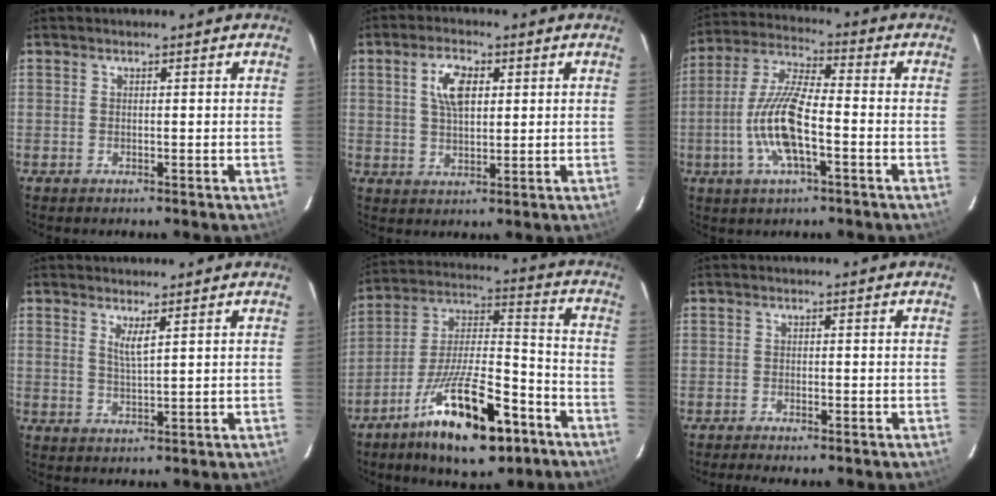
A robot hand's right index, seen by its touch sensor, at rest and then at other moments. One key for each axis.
{"total": 6.2, "fx": 1.9, "fy": 3.1, "fz": 5.0, "tx": -0.093, "ty": 0.011, "tz": 0.037}
{"total": 12.4, "fx": -3.6, "fy": 3.4, "fz": 11.4, "tx": -0.241, "ty": 0.000, "tz": -0.074}
{"total": 2.1, "fx": 1.1, "fy": 0.1, "fz": 1.8, "tx": -0.032, "ty": -0.001, "tz": 0.019}
{"total": 19.5, "fx": -11.5, "fy": 6.4, "fz": 14.4, "tx": -0.257, "ty": -0.009, "tz": -0.186}
{"total": 3.1, "fx": -2.7, "fy": 0.5, "fz": 1.5, "tx": -0.037, "ty": -0.011, "tz": -0.042}